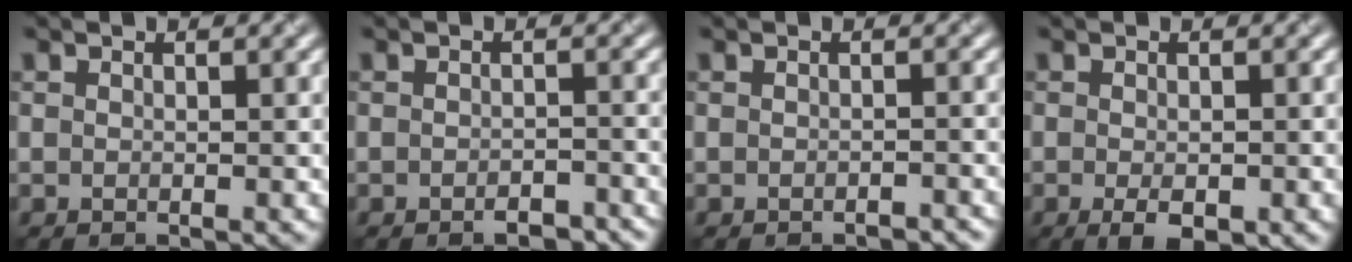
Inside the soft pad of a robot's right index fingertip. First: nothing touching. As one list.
[{"total": 1.8, "force": [-1.4, 0.7, 0.9], "torque": [-0.012, 0.003, -0.020]}, {"total": 0.9, "force": [-0.8, 0.2, 0.2], "torque": [-0.002, 0.002, -0.010]}, {"total": 2.8, "force": [-1.1, 1.1, 2.3], "torque": [-0.037, -0.008, -0.013]}]